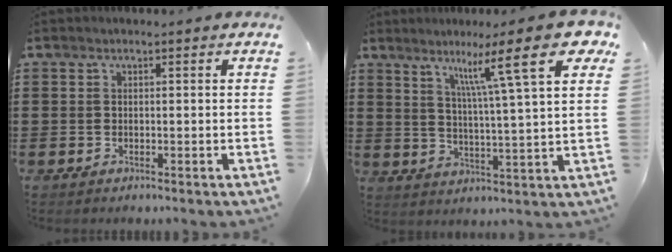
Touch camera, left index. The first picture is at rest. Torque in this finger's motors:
{"motor_torque": [2.14, 0.00, 0.41, 0.21]}